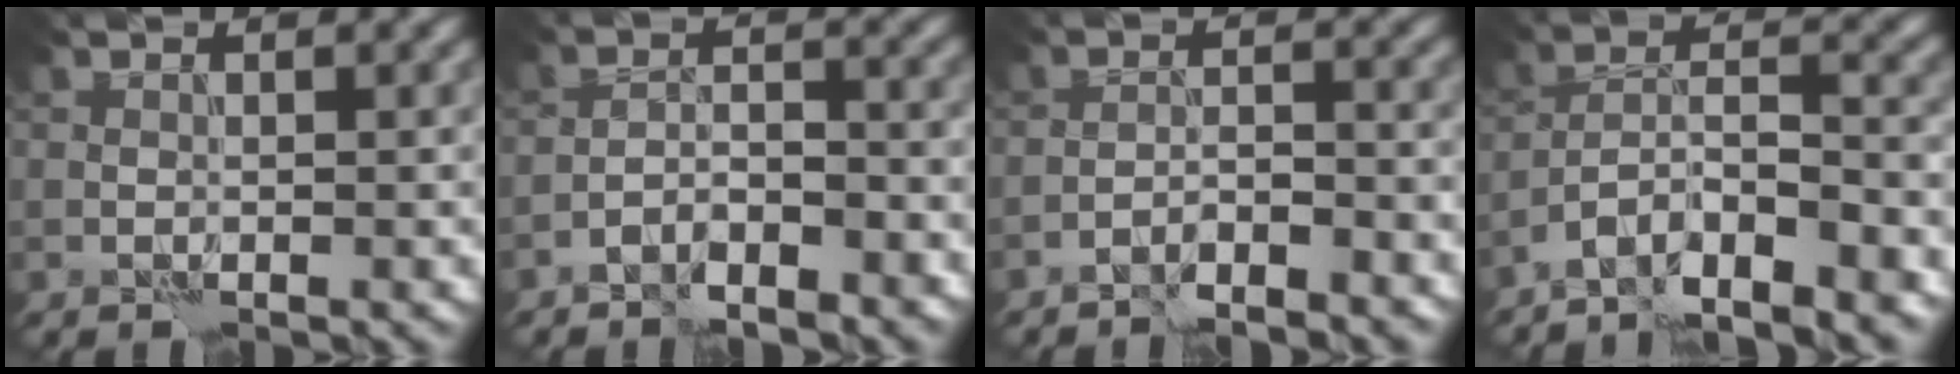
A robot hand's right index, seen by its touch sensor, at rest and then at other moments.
{"total": 3.2, "force": [-2.7, 0.8, 1.6], "torque": [-0.023, 0.008, -0.050]}
{"total": 2.8, "force": [-2.5, 0.1, 1.2], "torque": [-0.017, 0.007, -0.045]}
{"total": 8.4, "force": [-6.5, 1.9, 4.9], "torque": [-0.073, 0.005, -0.116]}